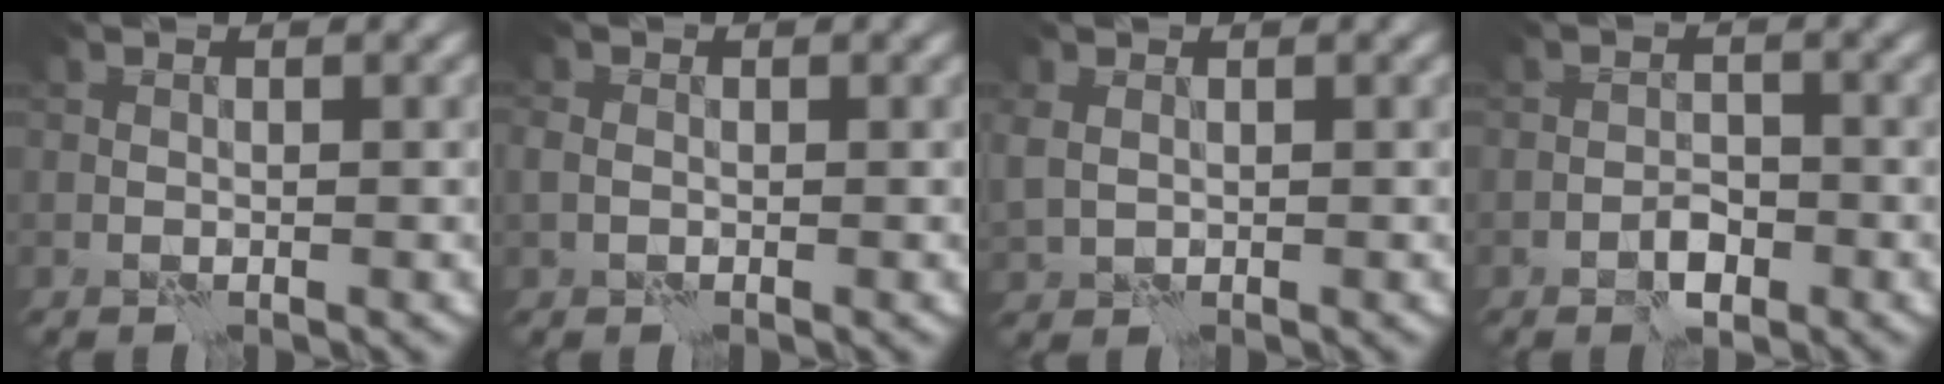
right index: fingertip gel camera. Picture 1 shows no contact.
{"total": 0.8, "force": [-0.1, 0.7, 0.4], "torque": [-0.009, 0.000, -0.006]}
{"total": 1.6, "force": [0.5, 1.2, 0.8], "torque": [-0.020, -0.004, 0.014]}
{"total": 1.9, "force": [-1.2, 0.8, 1.1], "torque": [-0.014, 0.005, -0.023]}